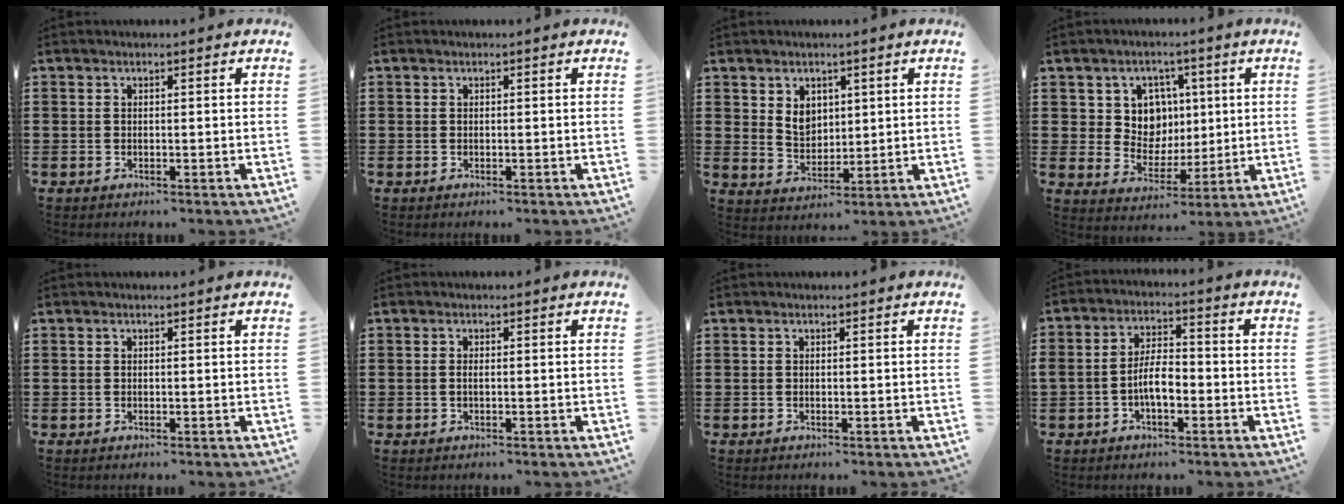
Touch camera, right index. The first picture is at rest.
{"total": 0.0}
{"total": 4.3, "force": [1.9, 3.4, 1.9], "torque": [-0.042, 0.007, 0.033]}
{"total": 7.4, "force": [2.1, 6.5, 2.9], "torque": [-0.073, 0.008, 0.038]}
{"total": 0.0}
{"total": 0.7, "force": [-0.1, 0.3, 0.6], "torque": [-0.014, -0.001, -0.002]}
{"total": 0.0}
{"total": 5.1, "force": [-1.8, 2.3, 4.2], "torque": [-0.087, 0.005, -0.036]}